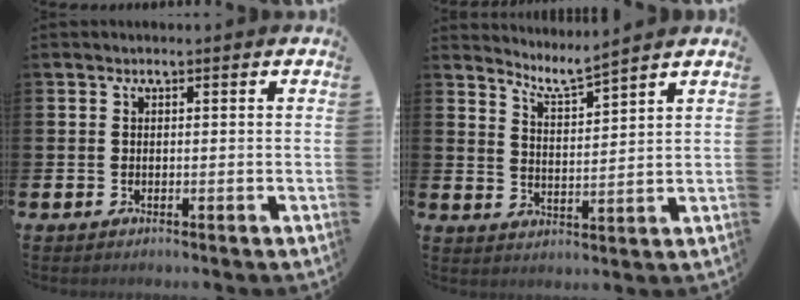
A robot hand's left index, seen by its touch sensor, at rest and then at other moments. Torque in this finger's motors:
{"motor_torque": [-0.02, 0.04, -0.09, -0.01]}